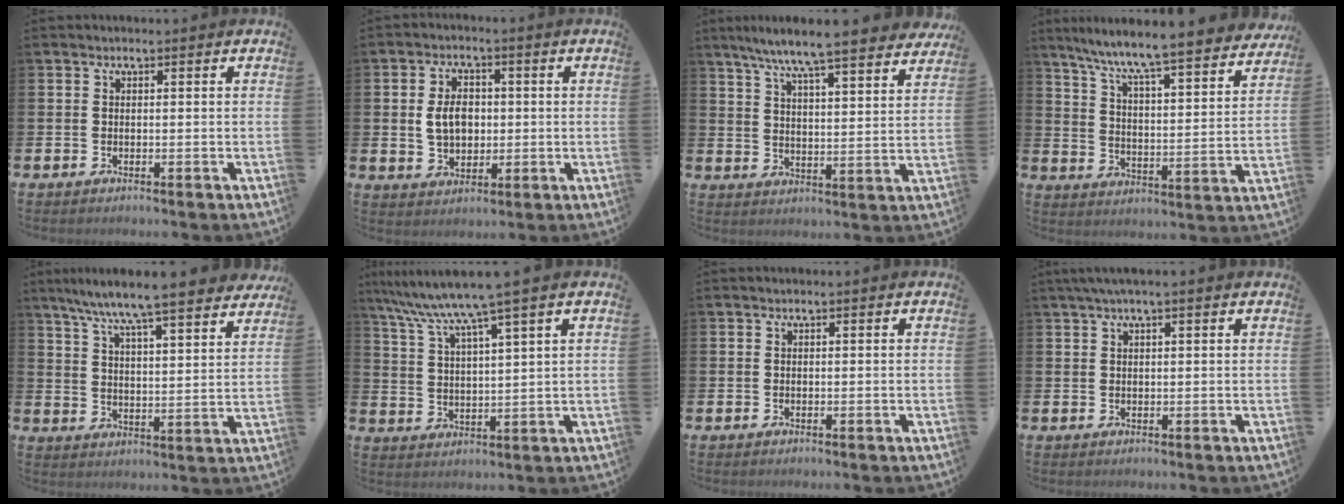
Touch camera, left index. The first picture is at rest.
{"total": 5.1, "force": [0.6, 3.7, 3.6], "torque": [-0.054, 0.006, 0.002]}
{"total": 8.4, "force": [7.8, 0.3, 3.0], "torque": [-0.083, -0.047, 0.136]}
{"total": 7.9, "force": [7.4, -0.2, 2.8], "torque": [-0.091, -0.062, 0.122]}
{"total": 8.3, "force": [7.9, 0.1, 2.7], "torque": [-0.080, -0.051, 0.137]}
{"total": 7.9, "force": [6.6, -0.3, 4.3], "torque": [-0.111, -0.028, 0.115]}
{"total": 0.0}
{"total": 2.1, "force": [1.5, 0.0, 1.5], "torque": [-0.038, 0.007, 0.029]}